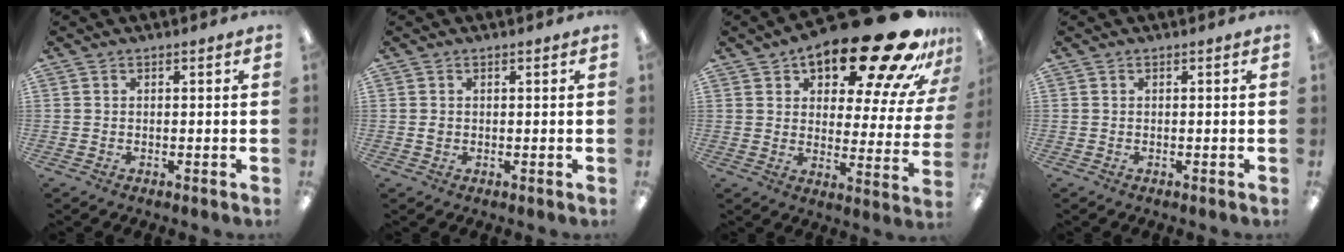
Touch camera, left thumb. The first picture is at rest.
{"total": 0.8, "force": [0.1, 0.8, 0.3], "torque": [-0.007, 0.004, 0.001]}
{"total": 25.4, "force": [18.0, 8.2, 15.9], "torque": [-0.221, -0.117, 0.286]}
{"total": 0.0}